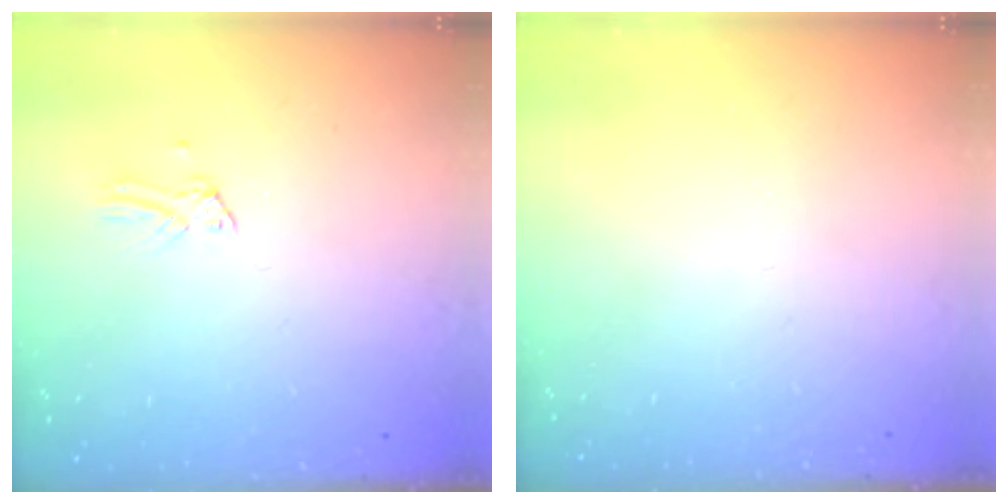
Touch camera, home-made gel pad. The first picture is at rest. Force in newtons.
{"total": 0.0}